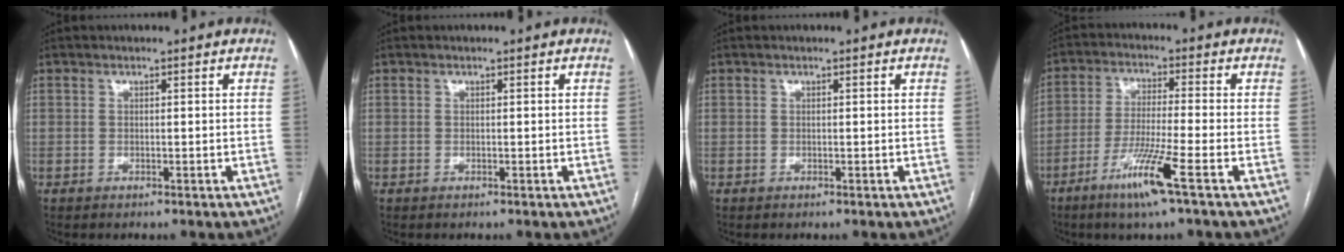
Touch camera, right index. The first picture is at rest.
{"total": 0.0}
{"total": 0.0}
{"total": 8.9, "force": [-4.8, -0.7, 7.5], "torque": [-0.147, -0.018, -0.094]}